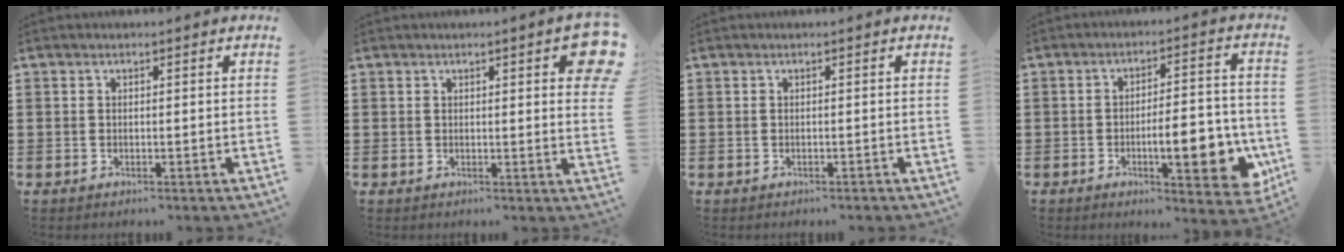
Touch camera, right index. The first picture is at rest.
{"total": 3.6, "force": [1.7, 0.6, 3.1], "torque": [-0.048, -0.002, 0.025]}
{"total": 0.0}
{"total": 9.3, "force": [-2.7, 3.2, 8.3], "torque": [-0.111, -0.005, -0.044]}